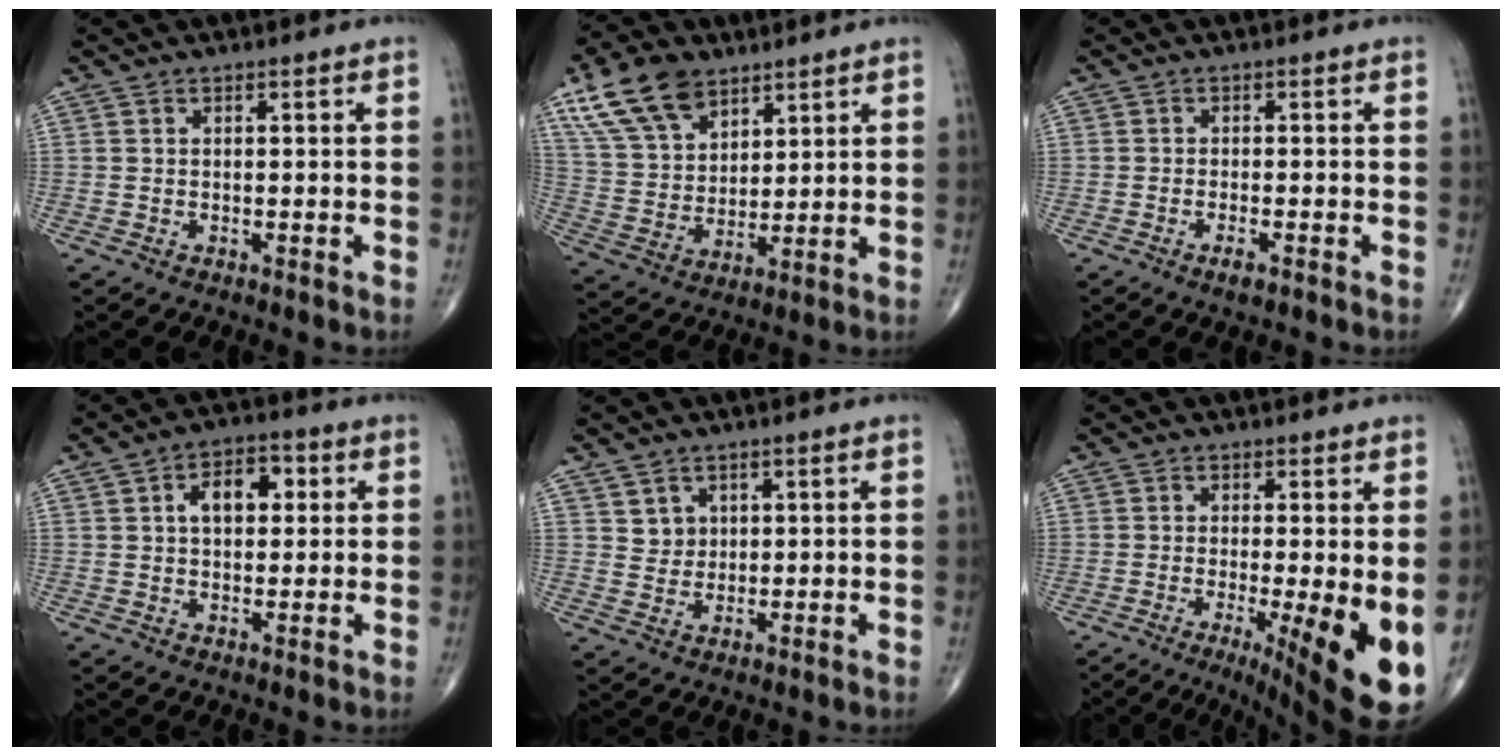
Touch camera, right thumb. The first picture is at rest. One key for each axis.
{"total": 14.4, "fx": 8.8, "fy": 8.4, "fz": 7.8, "tx": -0.128, "ty": -0.023, "tz": 0.171}
{"total": 2.0, "fx": -1.2, "fy": 0.5, "fz": 1.5, "tx": -0.029, "ty": 0.002, "tz": -0.023}
{"total": 7.7, "fx": 1.8, "fy": 4.8, "fz": 5.7, "tx": -0.066, "ty": 0.012, "tz": 0.023}
{"total": 3.3, "fx": 1.6, "fy": 2.8, "fz": 0.5, "tx": 0.010, "ty": -0.012, "tz": 0.031}
{"total": 15.0, "fx": -3.7, "fy": 3.9, "fz": 14.0, "tx": -0.158, "ty": -0.023, "tz": -0.038}